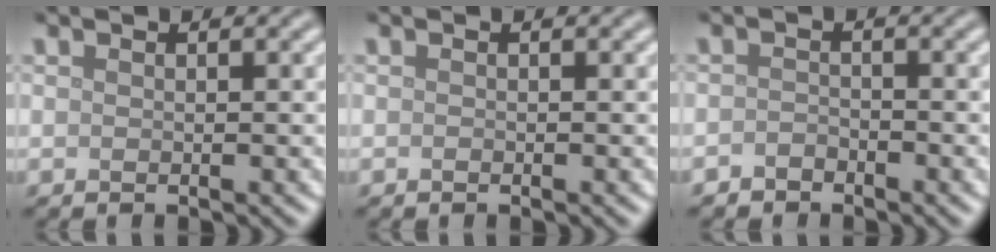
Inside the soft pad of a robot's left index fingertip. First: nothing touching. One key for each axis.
{"total": 0.0}
{"total": 1.2, "fx": -1.0, "fy": 0.6, "fz": 0.2, "tx": -0.003, "ty": 0.003, "tz": -0.020}